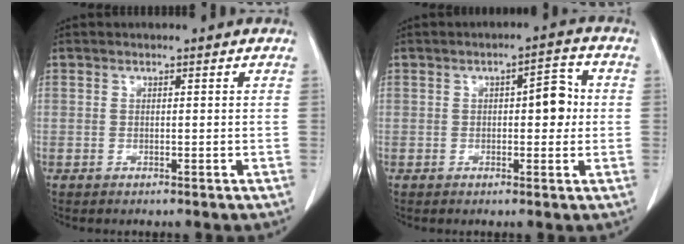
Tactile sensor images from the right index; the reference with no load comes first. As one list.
[{"total": 4.7, "force": [0.3, 2.0, 4.3], "torque": [-0.055, 0.017, 0.002]}]